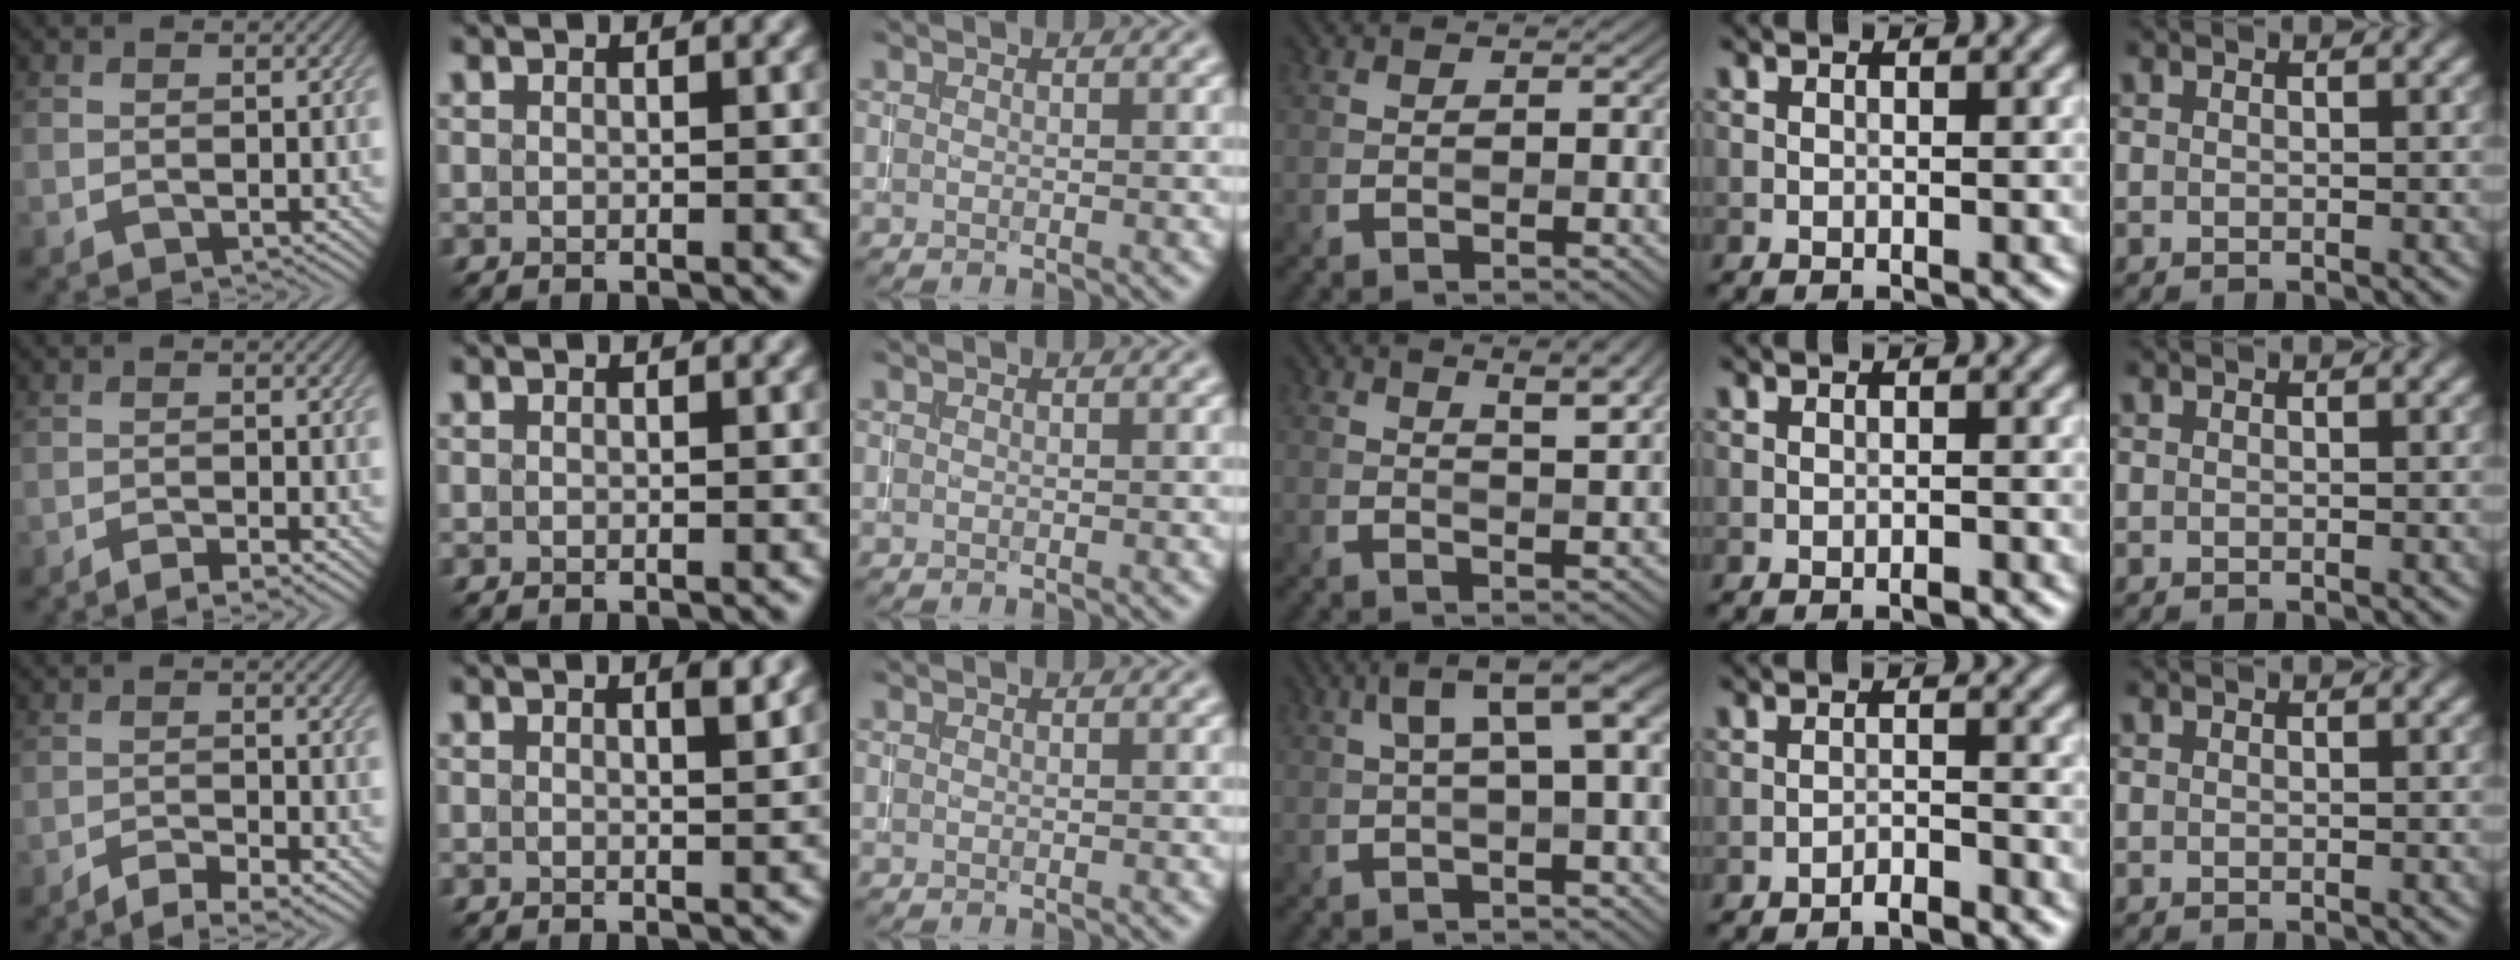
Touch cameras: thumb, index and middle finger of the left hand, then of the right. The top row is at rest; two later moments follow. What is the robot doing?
{"motion": "pour", "object": "almond"}